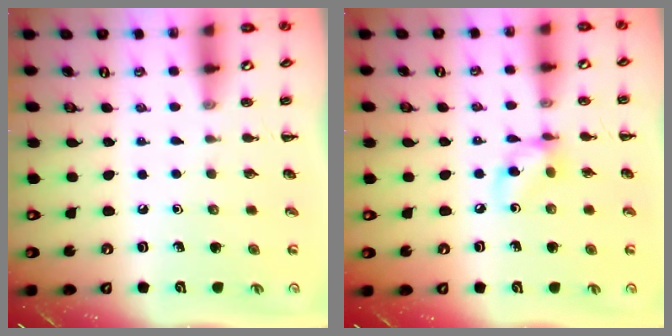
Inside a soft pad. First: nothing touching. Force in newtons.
{"total": 7.7, "press": 7.7, "slide": 0.6}